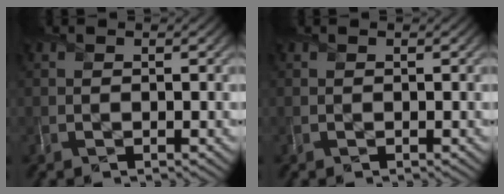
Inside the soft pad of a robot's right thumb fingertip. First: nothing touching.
{"total": 0.0}